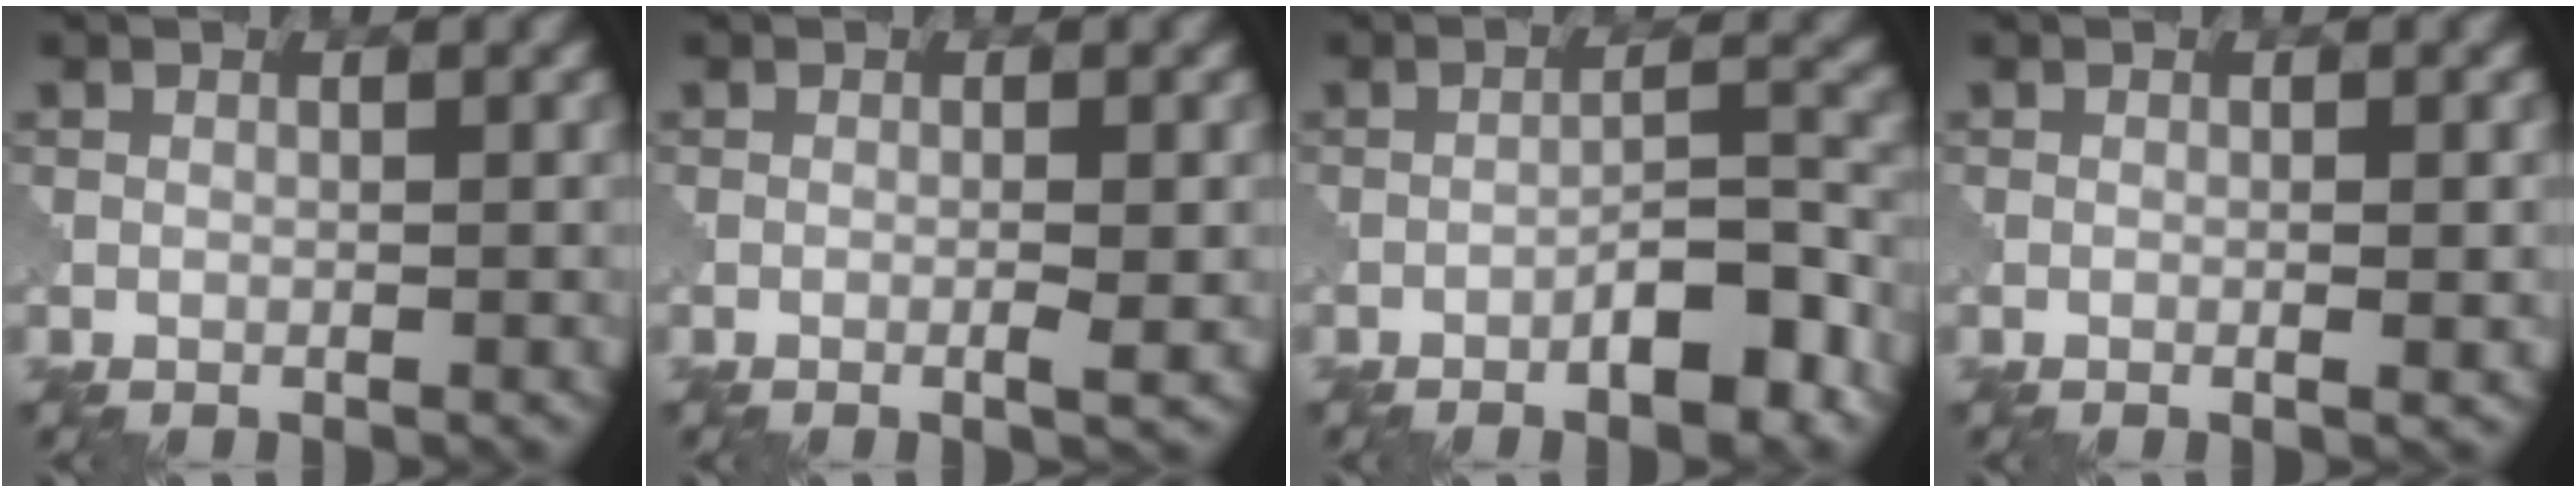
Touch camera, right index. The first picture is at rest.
{"total": 1.5, "force": [-0.3, 0.1, 1.4], "torque": [-0.026, -0.001, -0.008]}
{"total": 4.6, "force": [-2.6, 1.1, 3.6], "torque": [-0.051, 0.013, -0.044]}
{"total": 0.9, "force": [-0.1, 0.1, 0.9], "torque": [-0.015, -0.001, -0.003]}